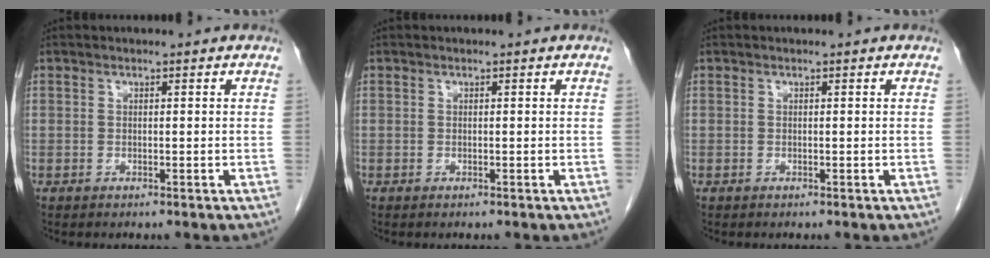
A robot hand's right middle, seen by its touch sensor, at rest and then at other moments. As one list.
[{"total": 0.0}, {"total": 0.0}]